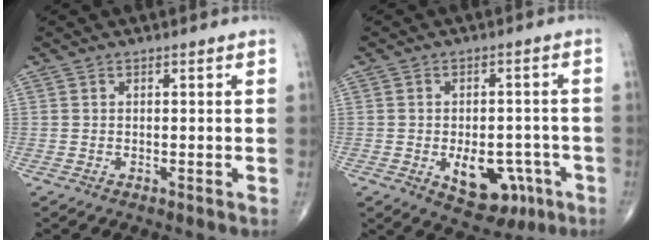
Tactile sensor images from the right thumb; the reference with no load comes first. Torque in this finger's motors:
{"motor_torque": [3.08, 1.46, 1.12, -0.60, 0.26]}